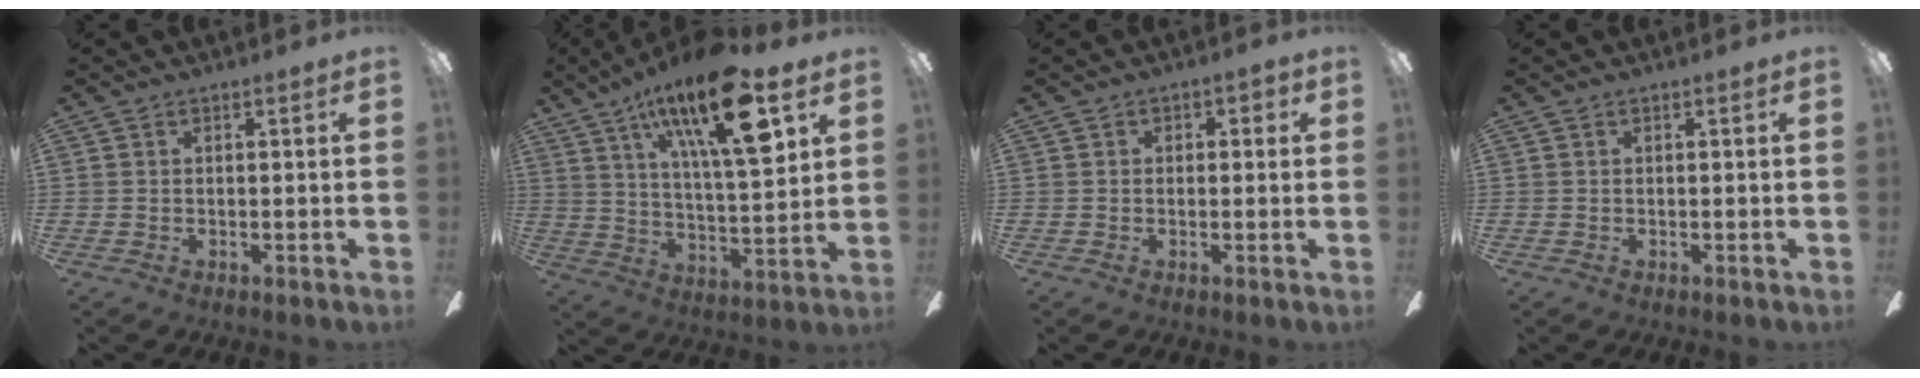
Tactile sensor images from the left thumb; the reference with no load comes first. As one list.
[{"total": 24.0, "force": [12.7, 7.9, 18.8], "torque": [-0.306, -0.050, 0.195]}, {"total": 1.4, "force": [-0.3, 1.2, 0.8], "torque": [-0.006, 0.003, -0.009]}, {"total": 0.0}]